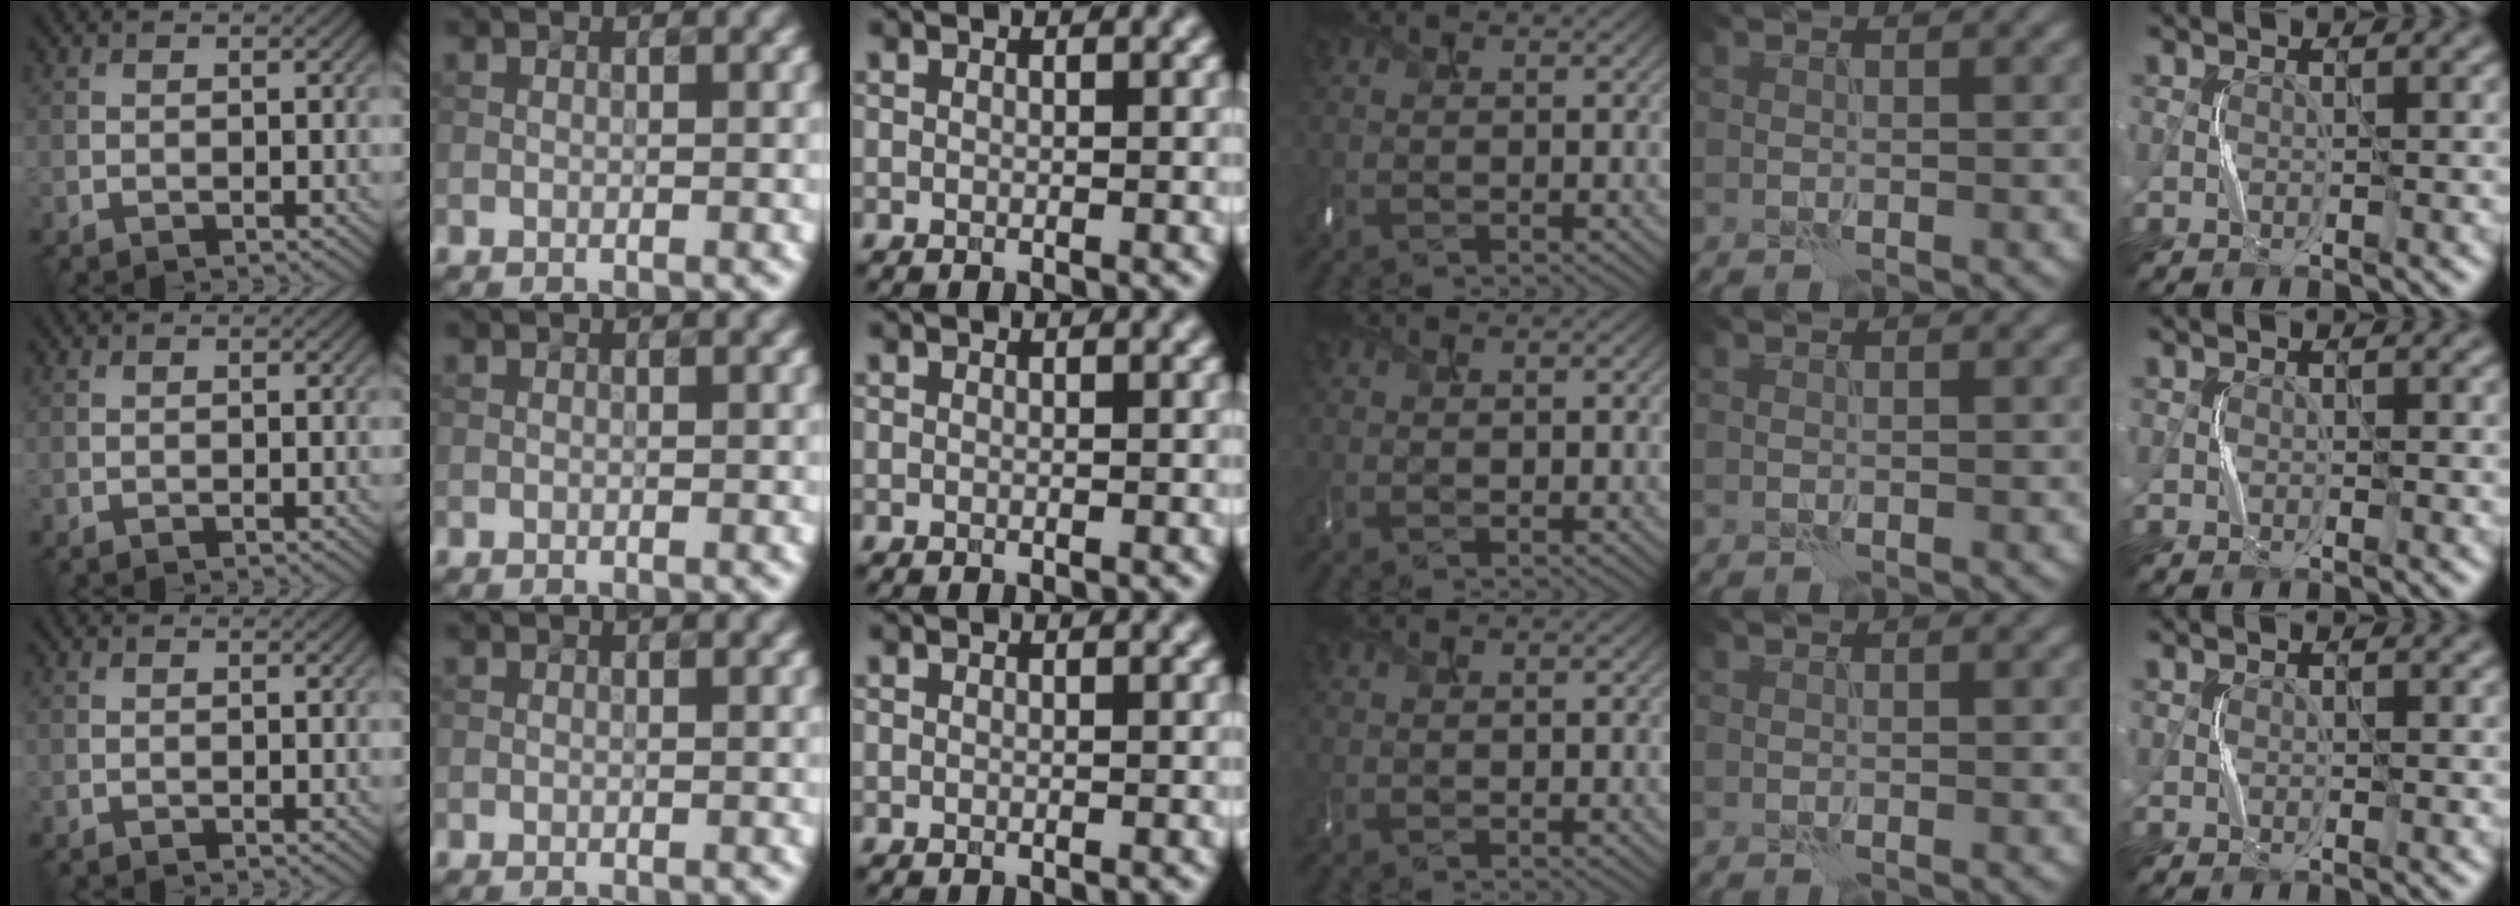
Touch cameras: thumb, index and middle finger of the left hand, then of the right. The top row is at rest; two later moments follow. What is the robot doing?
{"motion": "shake", "object": "handbell"}